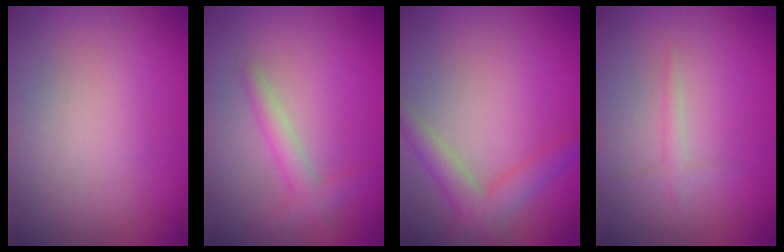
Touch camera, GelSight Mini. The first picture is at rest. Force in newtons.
{"total": 2.0, "press": 2.0, "slide": 0.1}
{"total": 3.0, "press": 3.0, "slide": 0.2}
{"total": 1.3, "press": 1.3, "slide": 0.0}